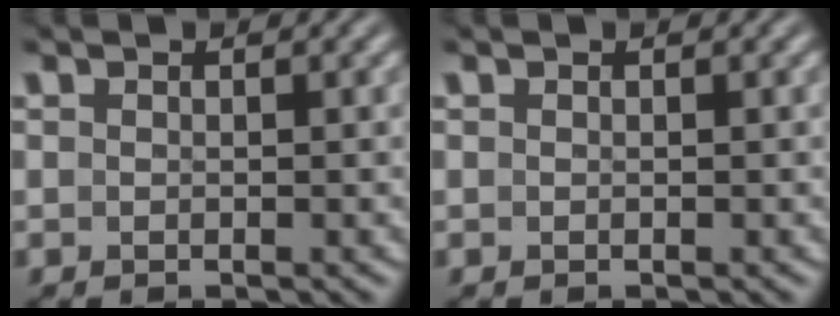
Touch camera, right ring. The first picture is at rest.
{"total": 0.0}